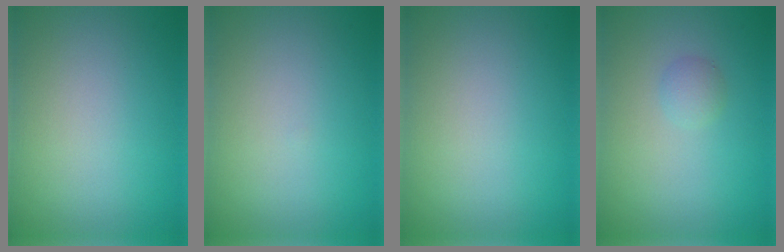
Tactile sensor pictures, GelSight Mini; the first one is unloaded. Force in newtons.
{"total": 0.0}
{"total": 0.0}
{"total": 1.1, "press": 1.1, "slide": 0.0}